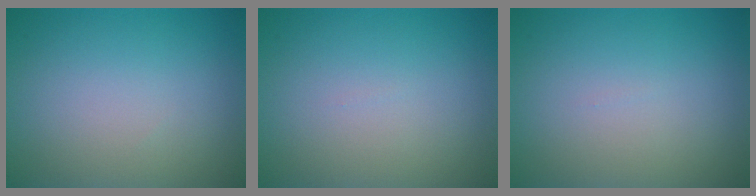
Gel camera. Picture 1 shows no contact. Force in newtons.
{"total": 0.0}
{"total": 0.0}